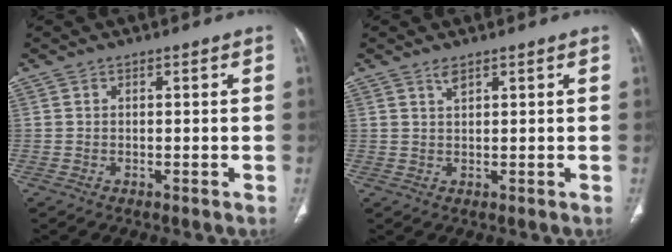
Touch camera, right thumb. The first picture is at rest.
{"total": 1.5, "force": [1.1, 0.4, 0.8], "torque": [-0.014, -0.004, 0.023]}